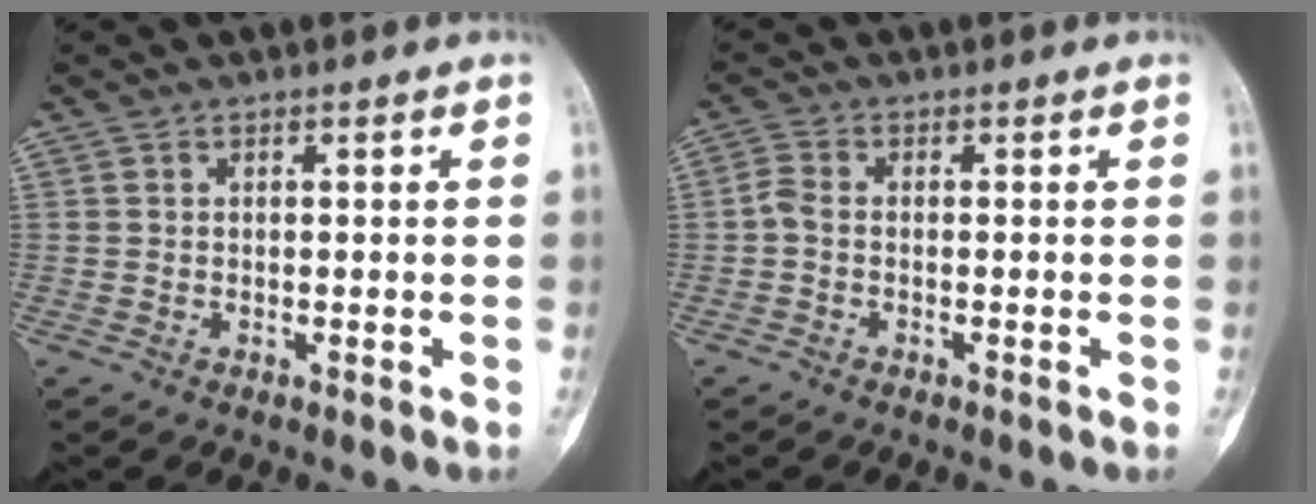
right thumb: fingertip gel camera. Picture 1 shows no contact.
{"total": 2.1, "force": [-0.7, 1.2, 1.6], "torque": [-0.039, 0.004, -0.025]}